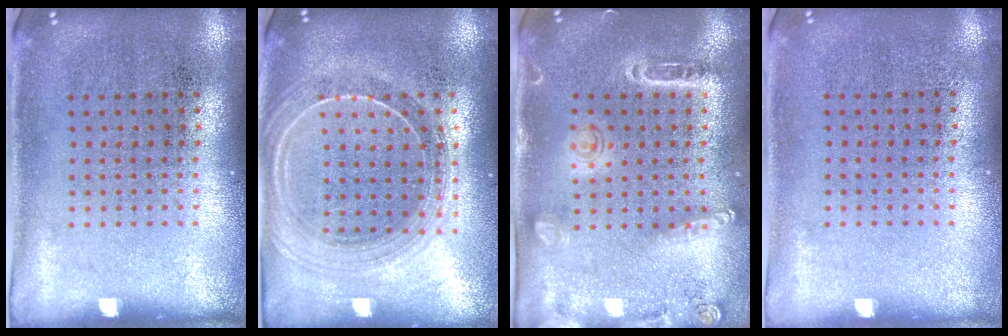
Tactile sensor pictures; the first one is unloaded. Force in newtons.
{"total": 2.1, "press": 1.9, "slide": 1.0}
{"total": 1.6, "press": 1.5, "slide": 0.4}
{"total": 0.0}